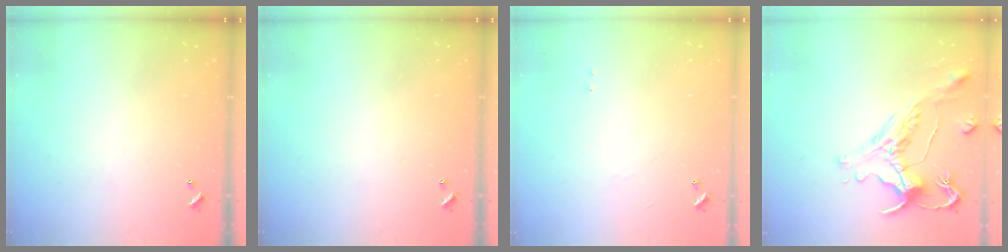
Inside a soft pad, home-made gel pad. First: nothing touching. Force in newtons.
{"total": 0.0}
{"total": 0.9, "press": 0.8, "slide": 0.5}
{"total": 1.6, "press": 0.9, "slide": 1.3}